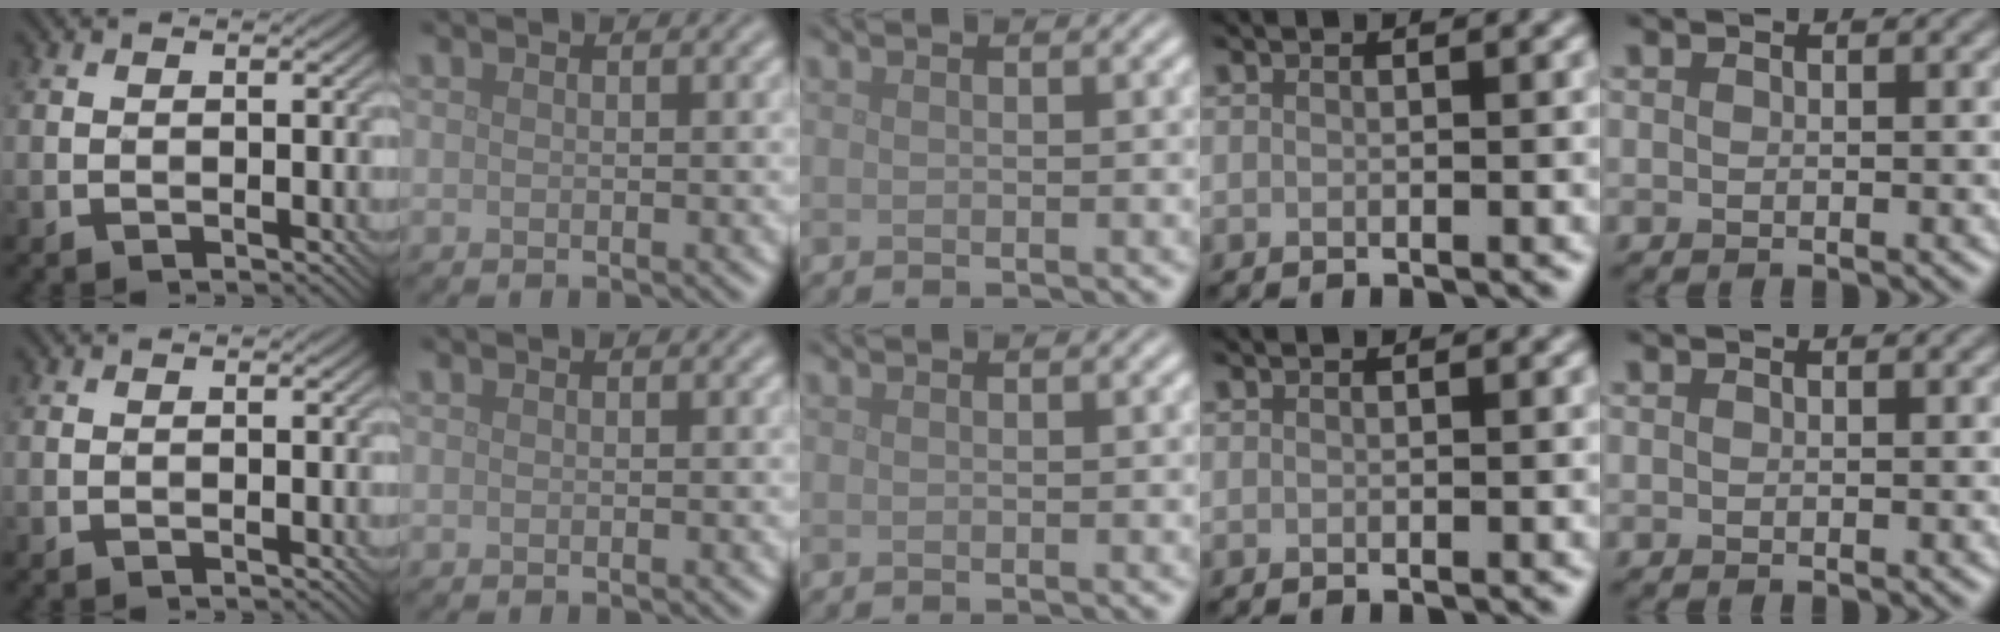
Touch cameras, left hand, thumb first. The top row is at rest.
{}